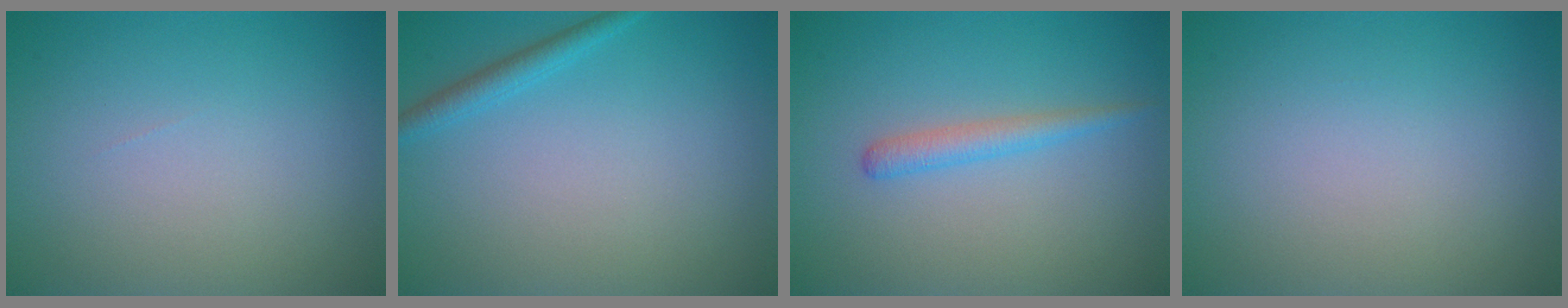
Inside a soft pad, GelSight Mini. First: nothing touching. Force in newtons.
{"total": 1.6, "press": 1.6, "slide": 0.1}
{"total": 1.8, "press": 1.8, "slide": 0.1}
{"total": 0.0}